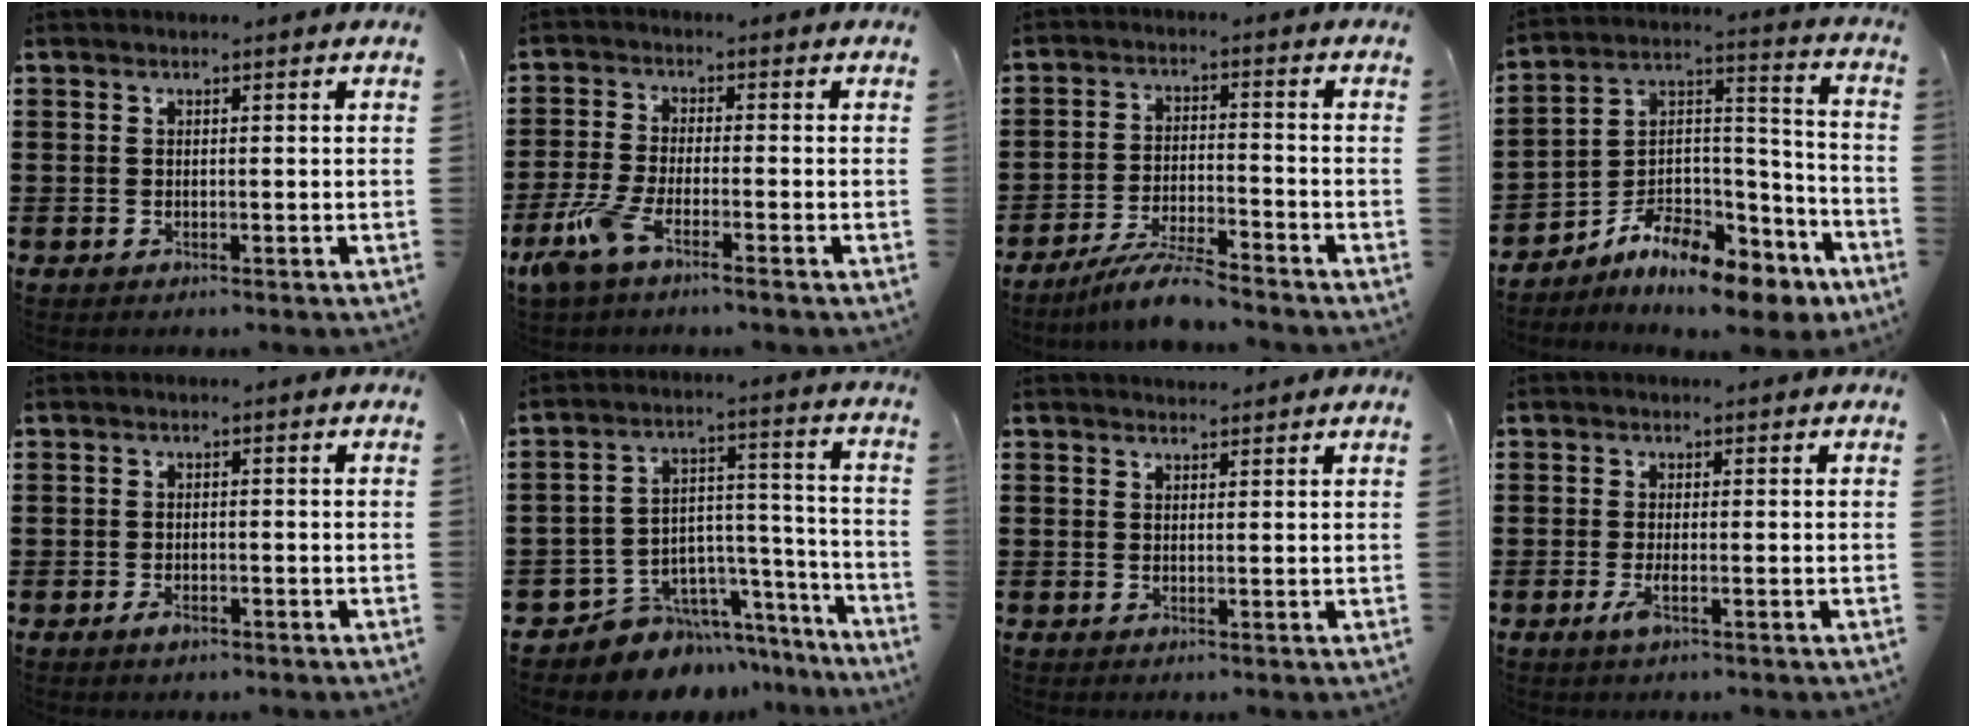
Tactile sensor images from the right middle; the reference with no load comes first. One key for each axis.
{"total": 5.4, "fx": -3.6, "fy": 0.8, "fz": 3.9, "tx": -0.106, "ty": -0.019, "tz": -0.072}
{"total": 6.2, "fx": -5.6, "fy": 0.1, "fz": 2.7, "tx": -0.056, "ty": -0.010, "tz": -0.106}
{"total": 10.4, "fx": -8.8, "fy": 3.0, "fz": 4.4, "tx": -0.084, "ty": 0.022, "tz": -0.174}
{"total": 1.5, "fx": -1.0, "fy": 0.6, "fz": 0.9, "tx": -0.019, "ty": -0.003, "tz": -0.018}
{"total": 7.4, "fx": -6.4, "fy": 3.9, "fz": 0.0, "tx": -0.001, "ty": 0.011, "tz": -0.116}
{"total": 1.3, "fx": 1.3, "fy": 0.2, "fz": 0.0, "tx": 0.005, "ty": -0.002, "tz": 0.022}
{"total": 2.2, "fx": -0.8, "fy": 0.2, "fz": 2.0, "tx": -0.042, "ty": -0.007, "tz": -0.016}